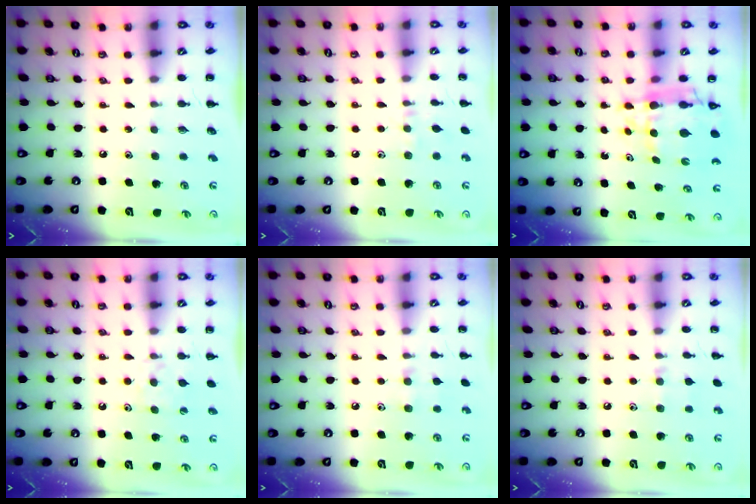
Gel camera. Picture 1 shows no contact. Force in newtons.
{"total": 5.9, "press": 5.7, "slide": 1.2}
{"total": 9.0, "press": 8.5, "slide": 3.2}
{"total": 5.7, "press": 5.4, "slide": 1.9}
{"total": 6.5, "press": 6.2, "slide": 2.0}
{"total": 6.6, "press": 6.3, "slide": 2.0}